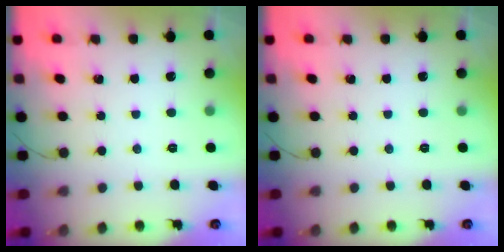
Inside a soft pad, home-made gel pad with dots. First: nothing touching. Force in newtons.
{"total": 0.0}